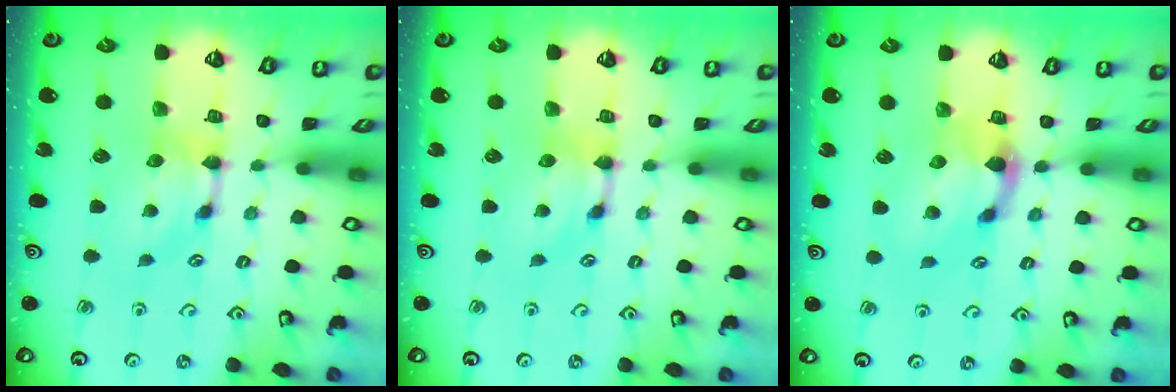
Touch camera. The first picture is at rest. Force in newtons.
{"total": 0.0}
{"total": 1.9, "press": 1.4, "slide": 1.2}